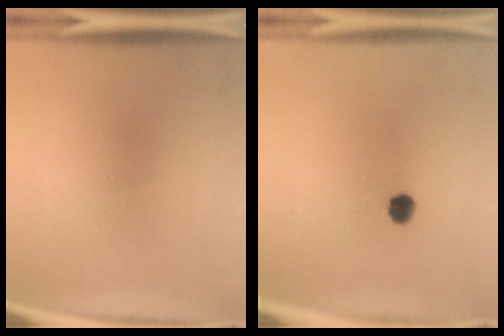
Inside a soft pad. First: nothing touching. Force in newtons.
{"total": 2.7}